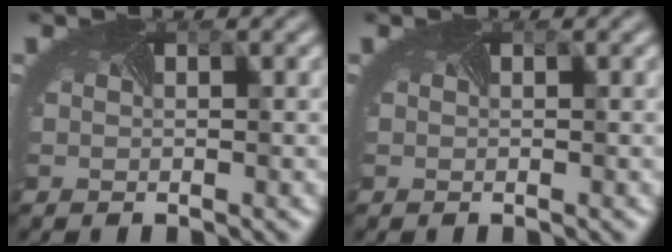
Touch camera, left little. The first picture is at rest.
{"total": 0.0}